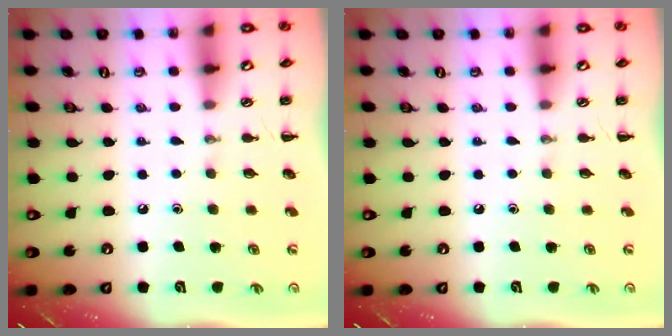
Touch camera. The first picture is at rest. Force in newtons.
{"total": 0.0}